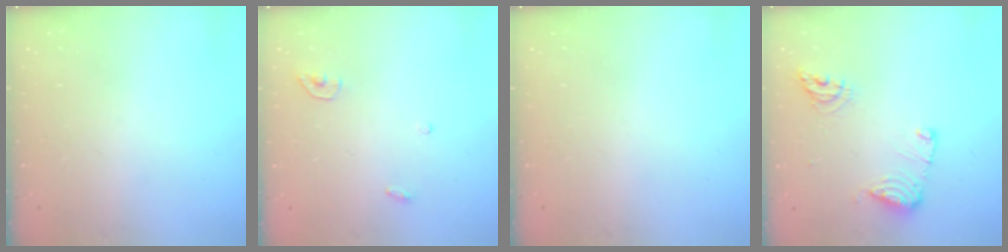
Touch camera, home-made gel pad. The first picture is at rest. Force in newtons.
{"total": 3.5, "press": 3.5, "slide": 0.3}
{"total": 0.0}
{"total": 10.2, "press": 10.1, "slide": 1.2}